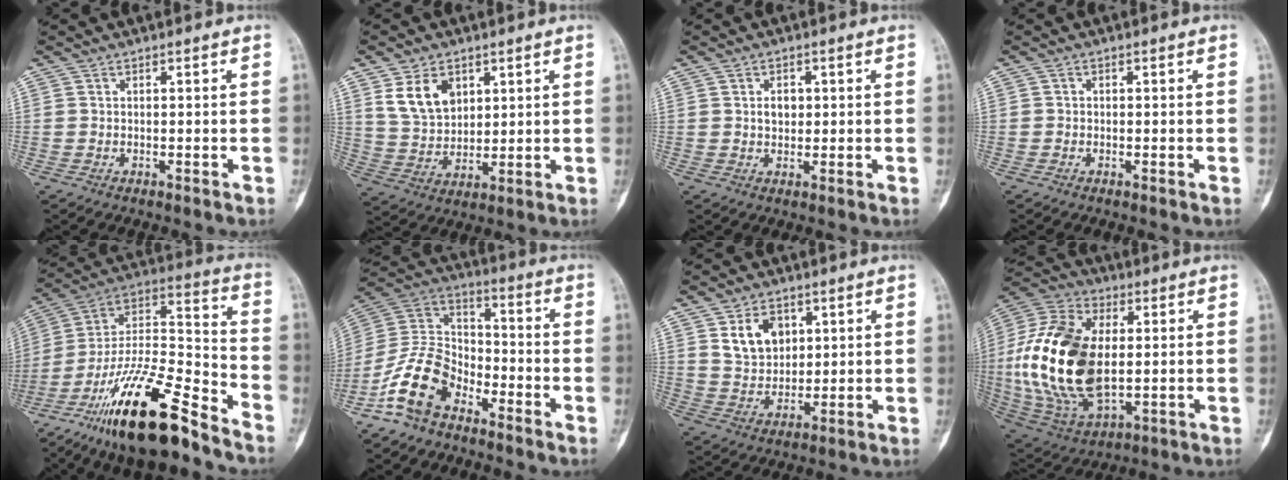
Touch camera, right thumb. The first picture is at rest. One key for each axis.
{"total": 9.3, "fx": 4.3, "fy": 6.3, "fz": 5.3, "tx": -0.078, "ty": -0.021, "tz": 0.093}
{"total": 2.9, "fx": 0.6, "fy": 2.1, "fz": 1.9, "tx": -0.021, "ty": 0.000, "tz": 0.009}
{"total": 0.6, "fx": -0.3, "fy": 0.5, "fz": 0.0, "tx": 0.007, "ty": 0.003, "tz": -0.010}
{"total": 24.4, "fx": -17.0, "fy": 6.2, "fz": 16.4, "tx": -0.318, "ty": 0.071, "tz": -0.303}
{"total": 13.7, "fx": -8.3, "fy": 8.0, "fz": 7.4, "tx": -0.141, "ty": 0.067, "tz": -0.171}
{"total": 8.4, "fx": 3.5, "fy": 6.0, "fz": 4.8, "tx": -0.060, "ty": -0.021, "tz": 0.072}
{"total": 24.3, "fx": 0.6, "fy": 14.0, "fz": 19.9, "tx": -0.409, "ty": -0.006, "tz": 0.017}